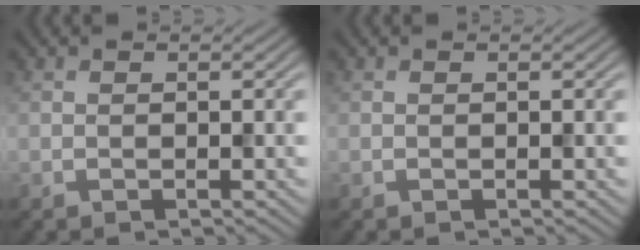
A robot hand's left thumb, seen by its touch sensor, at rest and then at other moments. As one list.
[{"total": 0.0}]